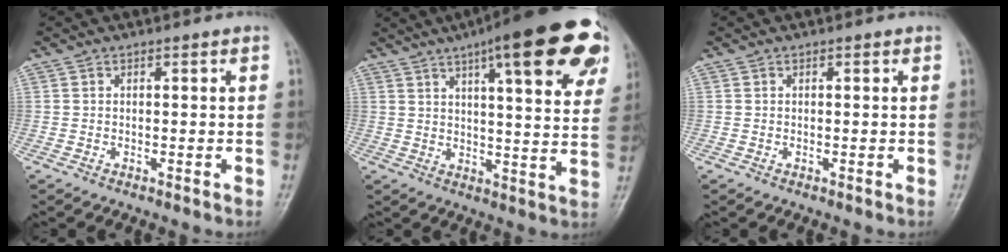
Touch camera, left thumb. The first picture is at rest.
{"total": 24.1, "force": [12.6, 6.2, 19.6], "torque": [-0.248, -0.014, 0.160]}
{"total": 0.0}